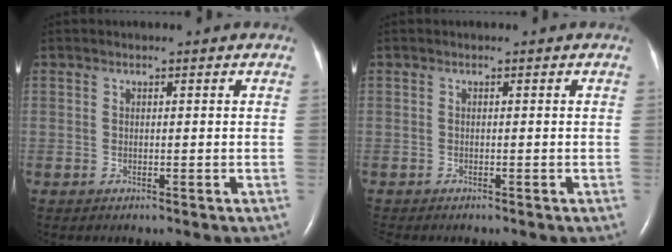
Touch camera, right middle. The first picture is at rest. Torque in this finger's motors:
{"motor_torque": [0.52, -0.72, -0.03, 0.01]}